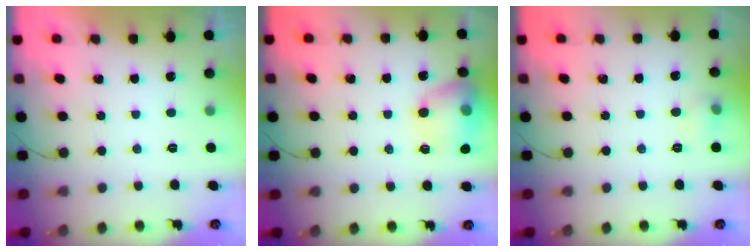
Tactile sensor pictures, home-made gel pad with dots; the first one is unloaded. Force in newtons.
{"total": 14.2, "press": 14.1, "slide": 1.3}
{"total": 4.8, "press": 4.5, "slide": 1.7}